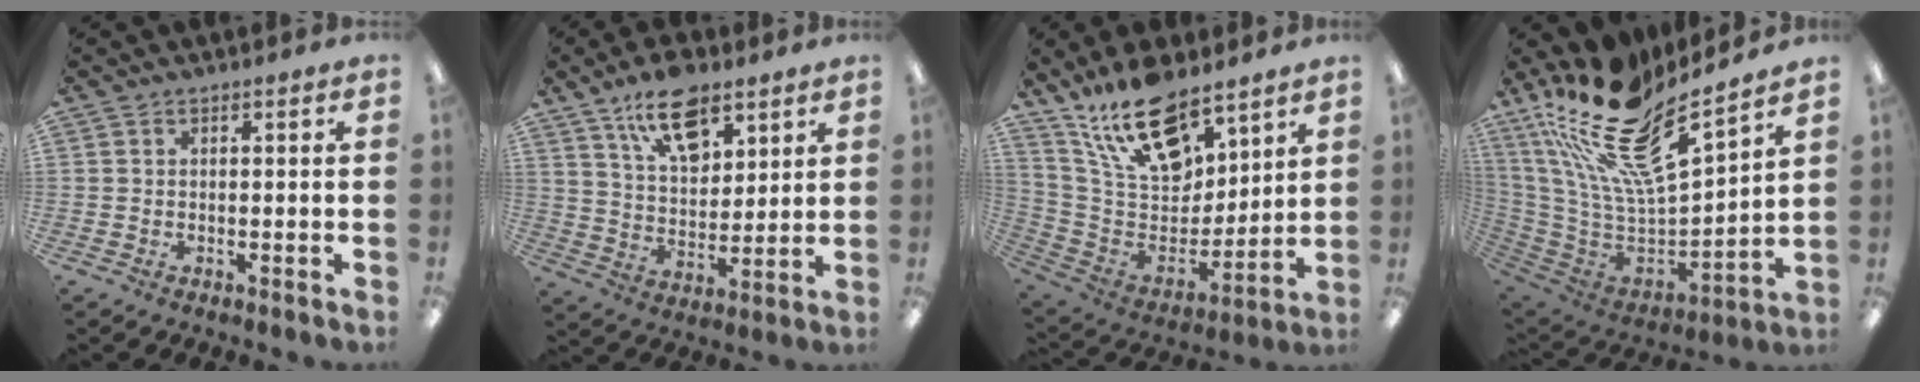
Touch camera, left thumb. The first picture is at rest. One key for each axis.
{"total": 13.9, "fx": 9.0, "fy": 7.3, "fz": 7.7, "tx": -0.116, "ty": -0.040, "tz": 0.161}
{"total": 20.2, "fx": 14.5, "fy": 9.4, "fz": 10.5, "tx": -0.185, "ty": -0.083, "tz": 0.259}
{"total": 23.5, "fx": 16.3, "fy": 8.3, "fz": 14.8, "tx": -0.273, "ty": -0.106, "tz": 0.283}